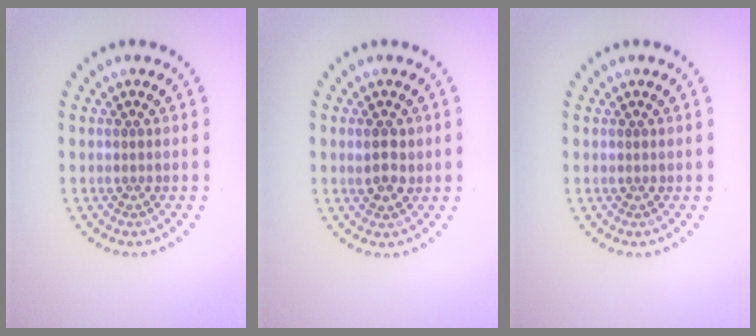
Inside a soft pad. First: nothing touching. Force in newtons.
{"total": 2.3, "press": 2.3, "slide": 0.4}
{"total": 0.0}